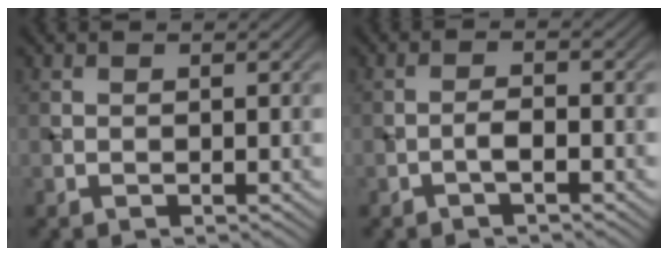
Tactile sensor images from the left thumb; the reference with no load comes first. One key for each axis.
{"total": 1.7, "fx": -1.0, "fy": 0.3, "fz": 1.4, "tx": -0.026, "ty": 0.009, "tz": -0.022}